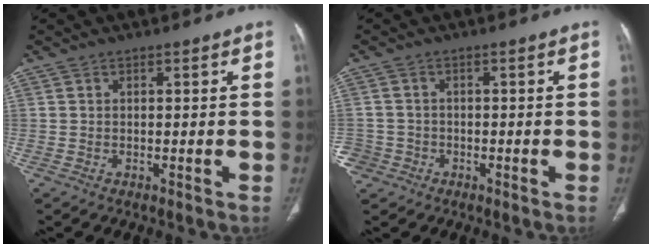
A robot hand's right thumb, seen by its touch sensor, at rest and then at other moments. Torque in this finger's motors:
{"motor_torque": [0.12, 0.07, -0.18, 0.07, 0.03]}